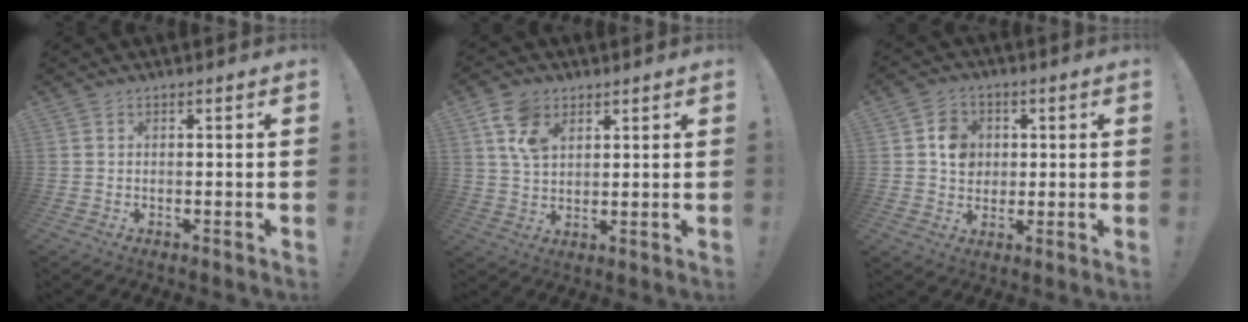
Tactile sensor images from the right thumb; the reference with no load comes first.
{"total": 9.4, "force": [4.6, 6.3, 5.3], "torque": [-0.098, -0.001, 0.092]}
{"total": 8.0, "force": [1.2, 7.1, 3.4], "torque": [-0.036, 0.001, 0.024]}